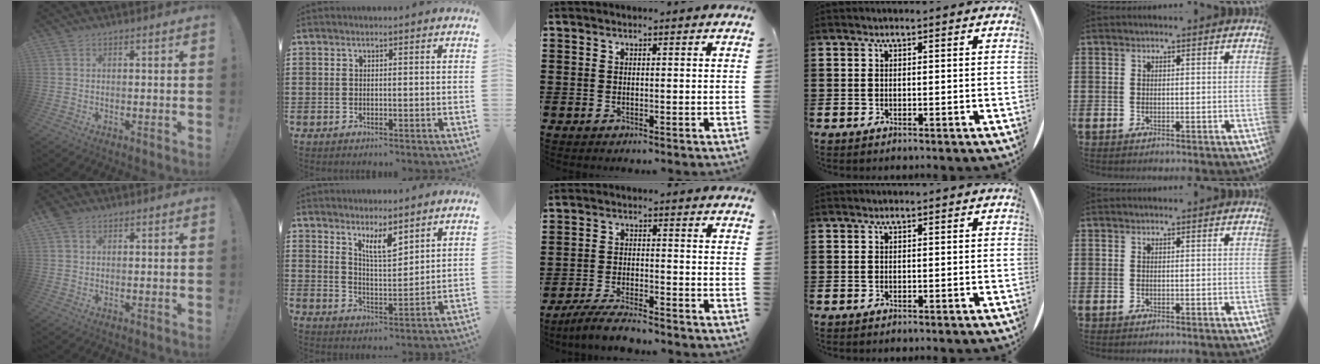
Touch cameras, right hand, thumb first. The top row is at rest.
{"thumb": {"total": 2.5, "force": [1.5, 1.7, 1.1], "torque": [-0.018, -0.002, 0.030]}, "index": {"total": 5.5, "force": [4.3, 1.4, 3.1], "torque": [-0.062, -0.014, 0.075]}, "middle": {"total": 4.3, "force": [-3.9, 0.3, 1.7], "torque": [-0.036, 0.000, -0.078]}}